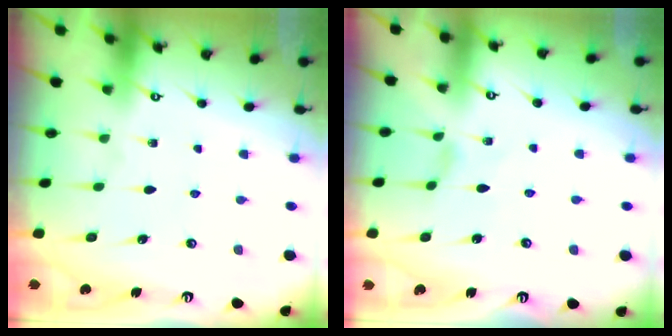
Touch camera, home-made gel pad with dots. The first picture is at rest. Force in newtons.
{"total": 0.0}